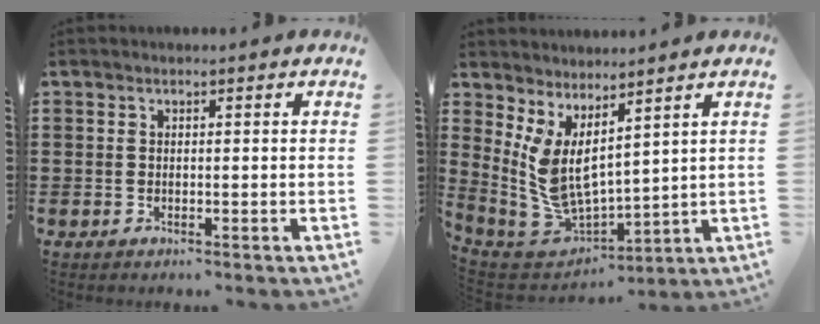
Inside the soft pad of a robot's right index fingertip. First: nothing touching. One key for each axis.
{"total": 6.2, "fx": 2.2, "fy": 3.0, "fz": 5.0, "tx": -0.134, "ty": -0.038, "tz": 0.040}